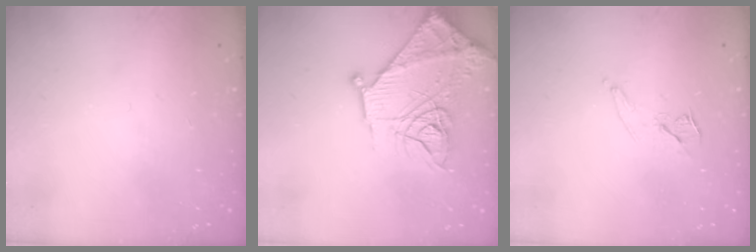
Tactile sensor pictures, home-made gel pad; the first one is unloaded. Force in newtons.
{"total": 18.7, "press": 18.6, "slide": 1.7}
{"total": 7.4, "press": 6.8, "slide": 3.1}